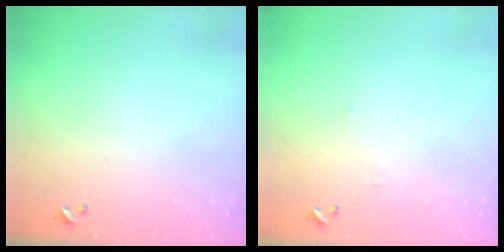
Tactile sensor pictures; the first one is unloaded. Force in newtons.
{"total": 2.2, "press": 2.2, "slide": 0.5}